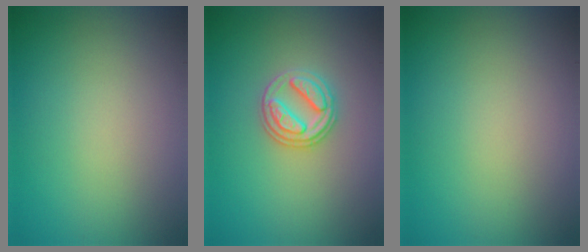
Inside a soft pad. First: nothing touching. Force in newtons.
{"total": 3.0, "press": 2.8, "slide": 1.0}
{"total": 0.0}